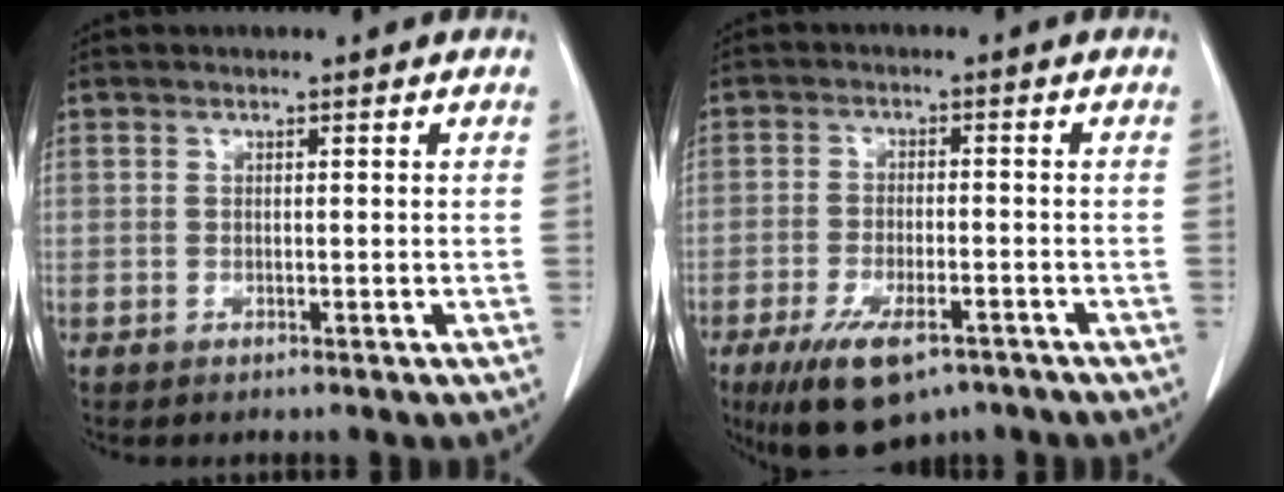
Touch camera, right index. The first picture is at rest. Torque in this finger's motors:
{"motor_torque": [1.14, -1.00, 0.46, 0.13]}